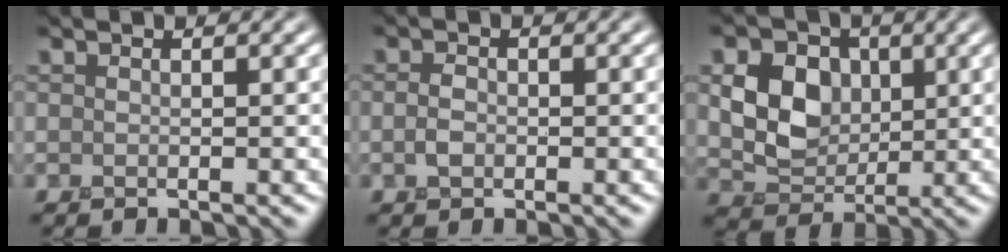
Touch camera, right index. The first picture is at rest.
{"total": 1.3, "force": [-0.6, 0.9, 0.8], "torque": [-0.019, -0.001, -0.017]}
{"total": 5.9, "force": [0.8, 4.6, 3.6], "torque": [-0.073, -0.004, 0.005]}